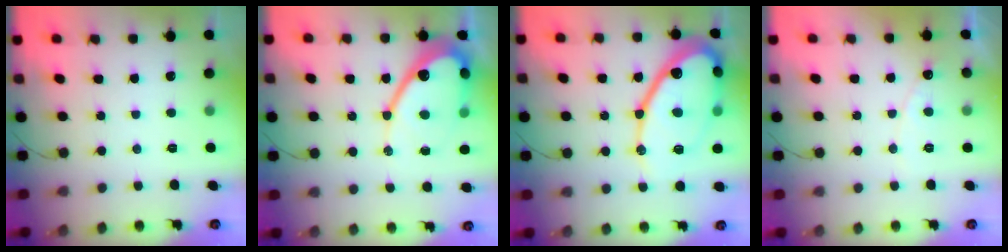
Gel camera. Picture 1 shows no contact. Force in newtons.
{"total": 16.3, "press": 16.3, "slide": 1.5}
{"total": 22.9, "press": 22.8, "slide": 2.2}
{"total": 5.4, "press": 5.4, "slide": 0.4}